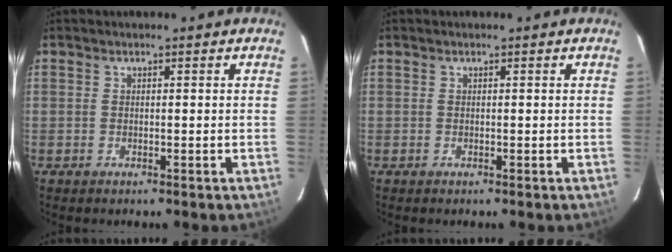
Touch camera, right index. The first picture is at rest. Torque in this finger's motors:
{"motor_torque": [0.00, 0.00, 0.03, 0.00]}